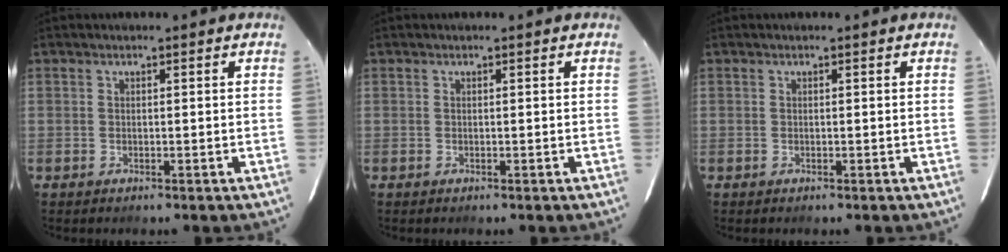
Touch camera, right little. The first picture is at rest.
{"total": 0.0}
{"total": 0.0}